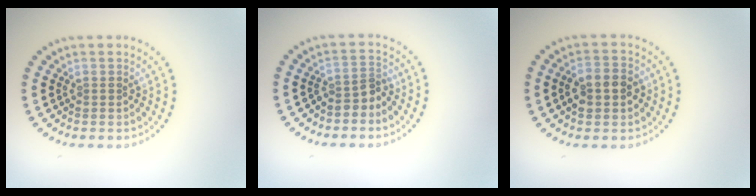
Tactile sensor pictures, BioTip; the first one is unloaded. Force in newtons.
{"total": 2.0, "press": 1.4, "slide": 1.4}
{"total": 3.3, "press": 3.3, "slide": 0.3}